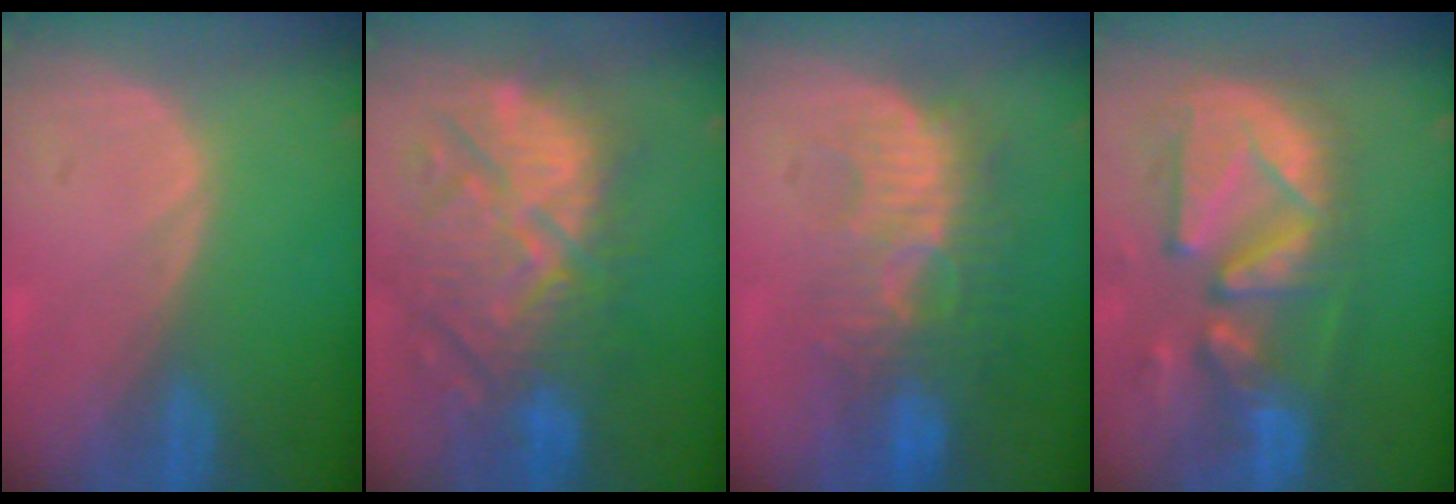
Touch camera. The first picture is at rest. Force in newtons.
{"total": 12.5, "press": 12.0, "slide": 3.6}
{"total": 9.9, "press": 9.1, "slide": 3.7}
{"total": 13.0, "press": 11.3, "slide": 6.5}